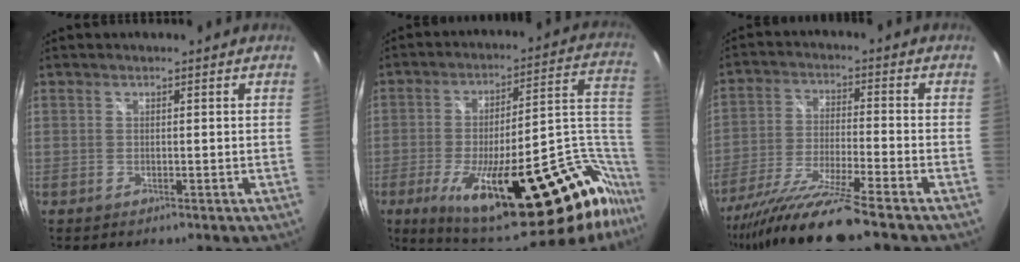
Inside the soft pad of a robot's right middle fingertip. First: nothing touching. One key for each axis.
{"total": 34.3, "fx": -16.3, "fy": 10.9, "fz": 28.2, "tx": -0.405, "ty": 0.002, "tz": -0.227}
{"total": 13.7, "fx": -11.5, "fy": -1.2, "fz": 7.4, "tx": -0.150, "ty": -0.029, "tz": -0.210}